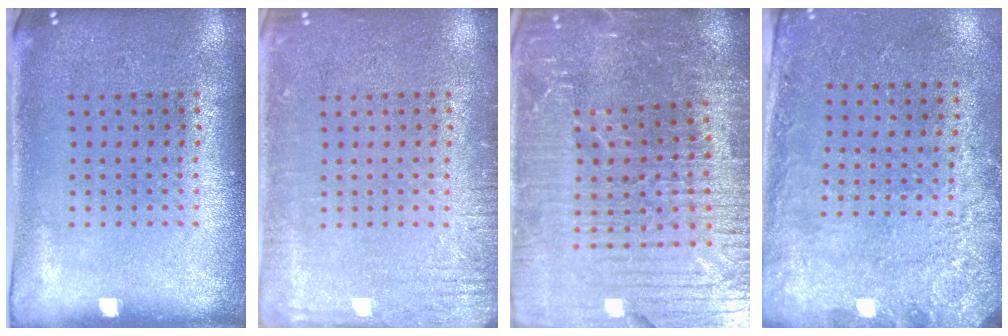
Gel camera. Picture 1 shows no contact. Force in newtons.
{"total": 2.5, "press": 2.5, "slide": 0.3}
{"total": 5.4, "press": 5.0, "slide": 2.1}
{"total": 2.8, "press": 1.9, "slide": 2.0}